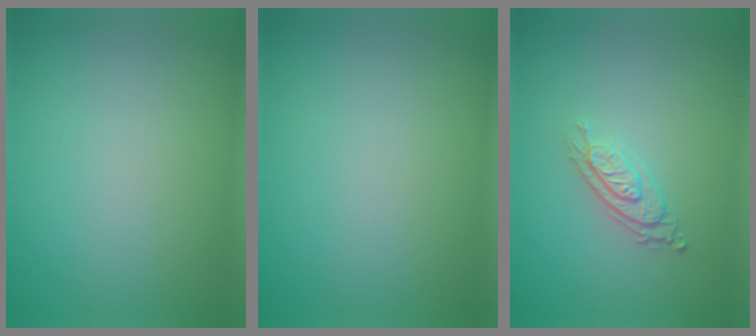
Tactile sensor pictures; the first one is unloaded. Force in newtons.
{"total": 0.0}
{"total": 2.8, "press": 2.0, "slide": 1.8}